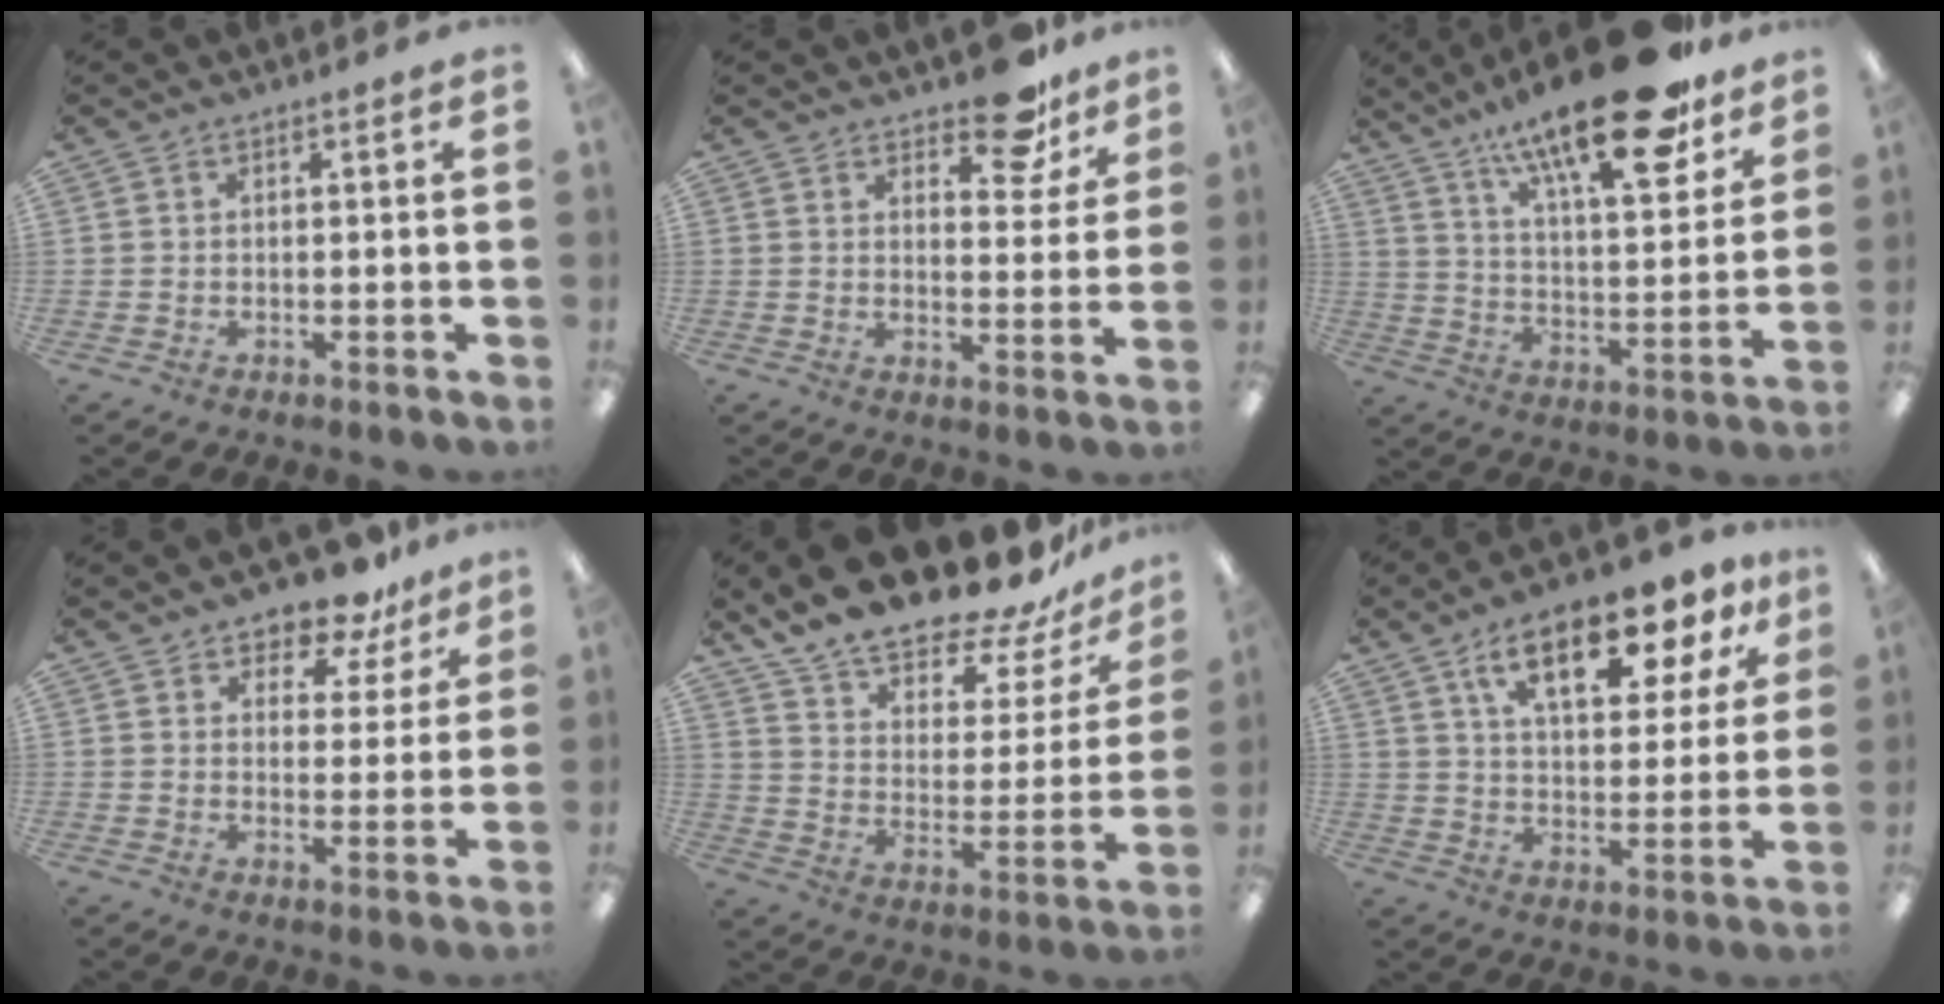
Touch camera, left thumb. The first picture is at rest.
{"total": 10.5, "force": [8.0, 4.5, 4.9], "torque": [-0.047, -0.053, 0.139]}
{"total": 23.7, "force": [17.1, 6.7, 15.1], "torque": [-0.235, -0.105, 0.279]}
{"total": 7.8, "force": [7.0, 3.1, 1.4], "torque": [-0.022, -0.056, 0.127]}
{"total": 19.1, "force": [16.8, 6.0, 7.0], "torque": [-0.122, -0.125, 0.289]}
{"total": 15.9, "force": [9.8, 6.5, 10.7], "torque": [-0.157, -0.040, 0.160]}